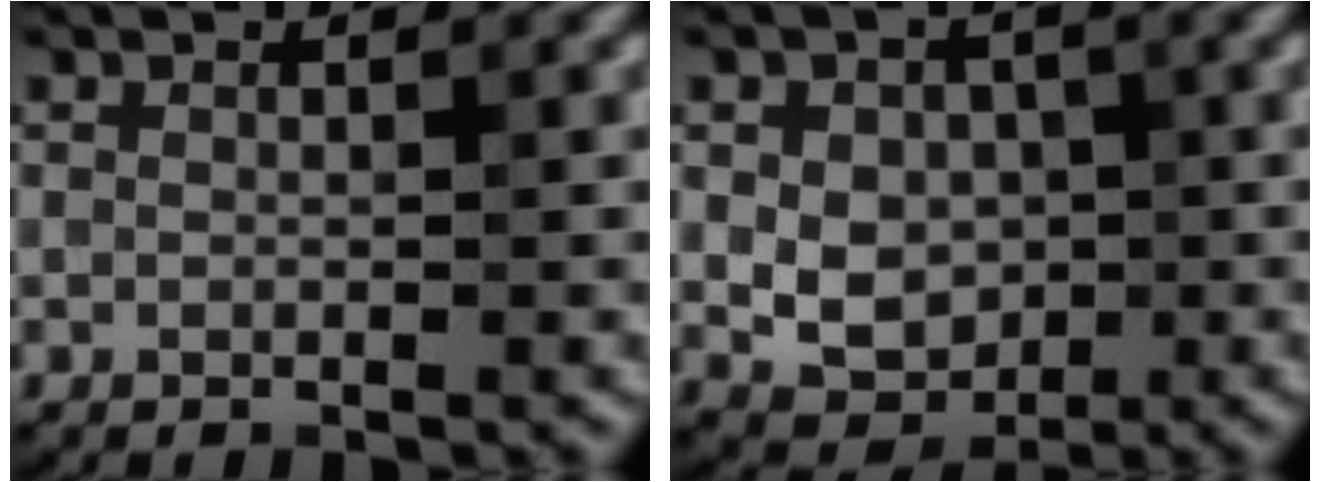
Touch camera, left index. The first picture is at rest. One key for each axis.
{"total": 5.4, "fx": 0.3, "fy": 4.2, "fz": 3.3, "tx": -0.042, "ty": 0.014, "tz": -0.004}